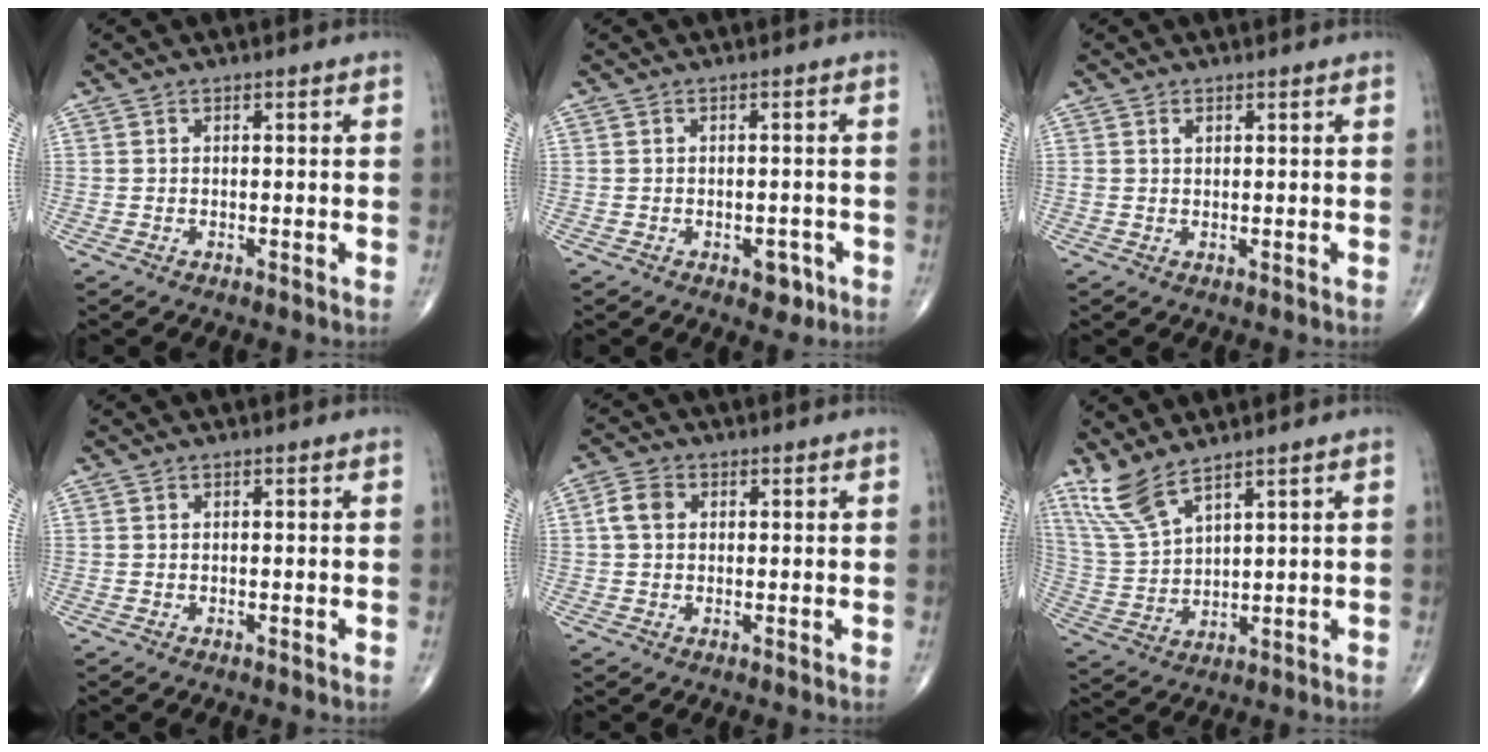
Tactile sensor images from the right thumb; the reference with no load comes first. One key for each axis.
{"total": 3.0, "fx": -1.5, "fy": 1.8, "fz": 1.9, "tx": -0.003, "ty": 0.006, "tz": -0.016}
{"total": 1.0, "fx": 0.5, "fy": 0.6, "fz": 0.6, "tx": -0.008, "ty": 0.000, "tz": 0.010}
{"total": 0.0}
{"total": 3.7, "fx": 0.6, "fy": 2.9, "fz": 2.3, "tx": -0.046, "ty": 0.010, "tz": 0.008}
{"total": 8.3, "fx": 6.4, "fy": 2.0, "fz": 4.8, "tx": -0.113, "ty": -0.032, "tz": 0.151}